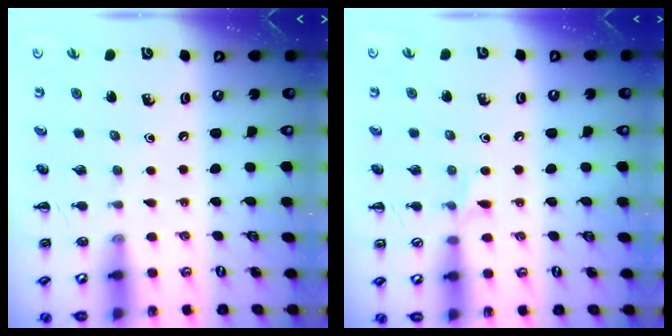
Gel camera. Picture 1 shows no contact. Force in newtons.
{"total": 4.3, "press": 4.1, "slide": 1.5}